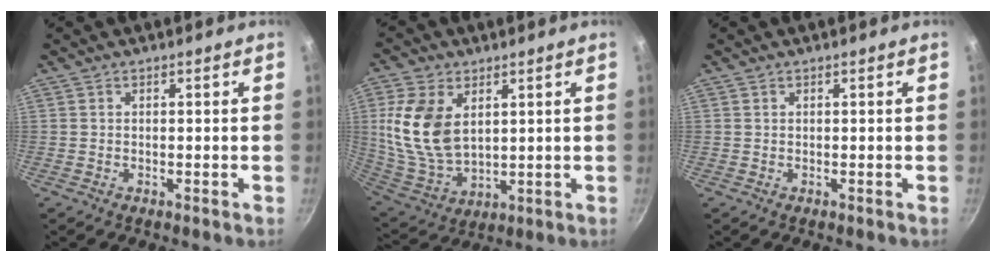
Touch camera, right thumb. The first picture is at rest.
{"total": 15.3, "force": [3.7, 9.7, 11.3], "torque": [-0.215, -0.023, 0.088]}
{"total": 0.0}